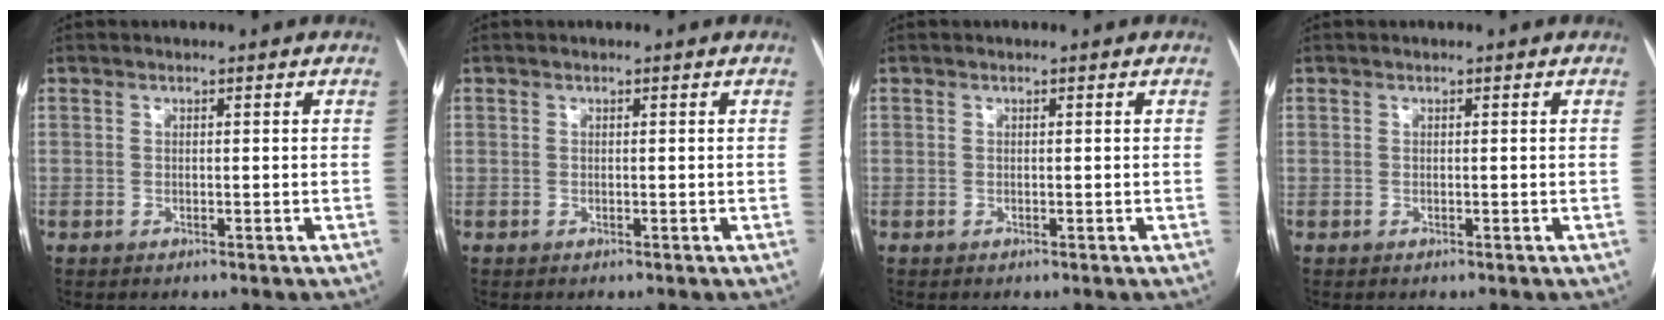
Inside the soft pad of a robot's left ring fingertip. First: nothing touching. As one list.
[{"total": 0.0}, {"total": 0.0}, {"total": 0.0}]